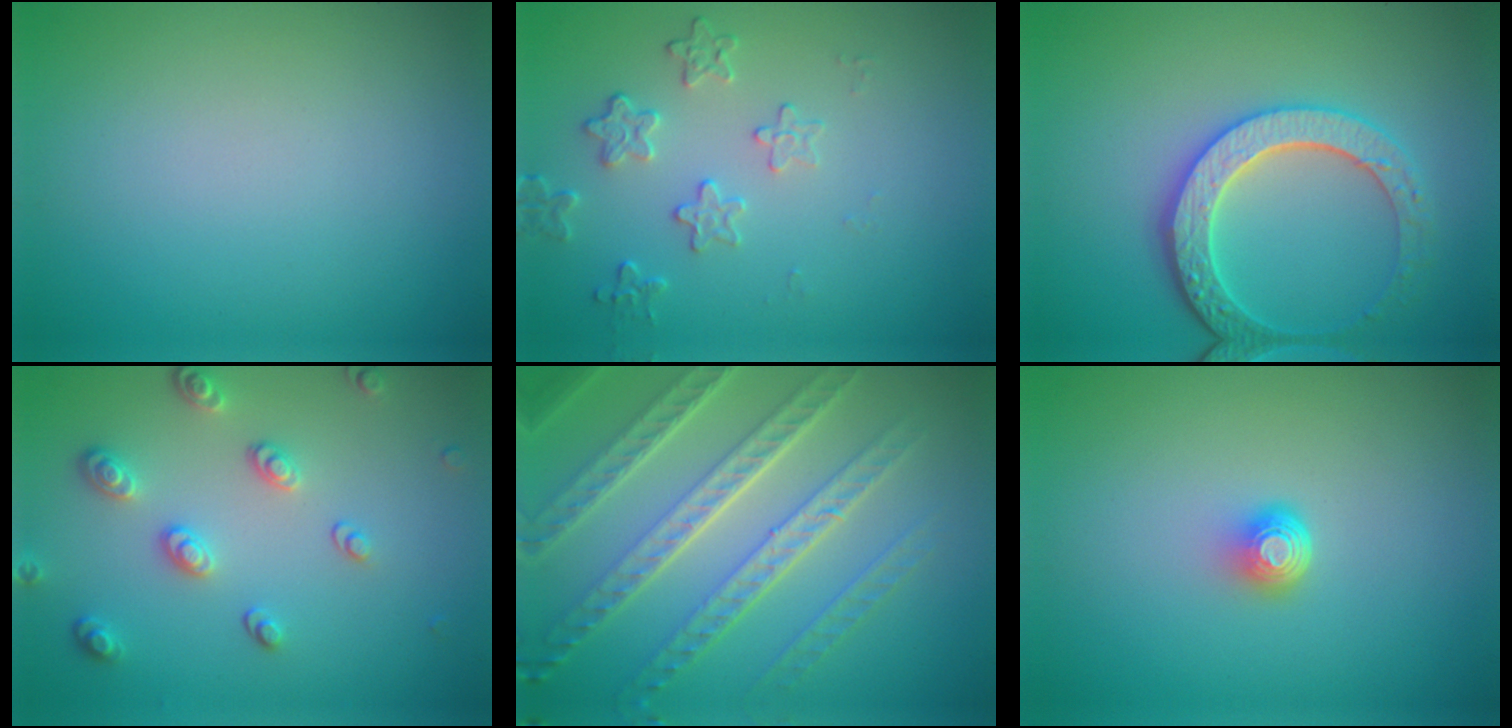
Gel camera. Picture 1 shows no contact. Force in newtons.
{"total": 2.2, "press": 1.6, "slide": 1.6}
{"total": 4.6, "press": 4.2, "slide": 1.9}
{"total": 3.2, "press": 2.7, "slide": 1.8}
{"total": 8.0, "press": 5.6, "slide": 5.8}
{"total": 2.0, "press": 1.3, "slide": 1.6}